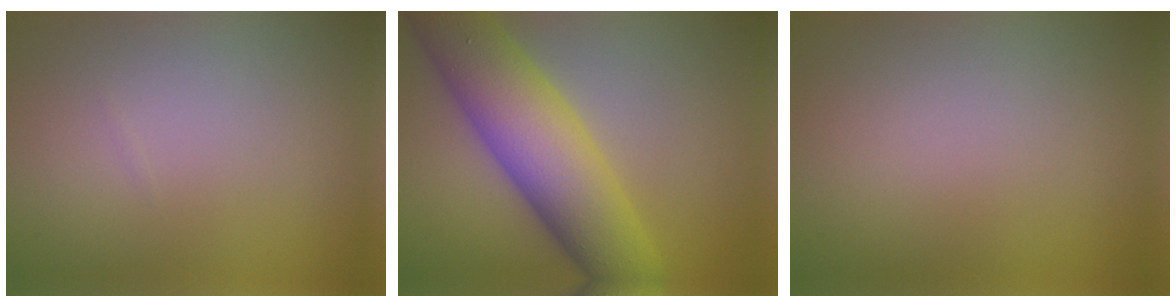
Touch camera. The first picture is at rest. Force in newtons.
{"total": 10.6, "press": 10.6, "slide": 0.2}
{"total": 0.0}